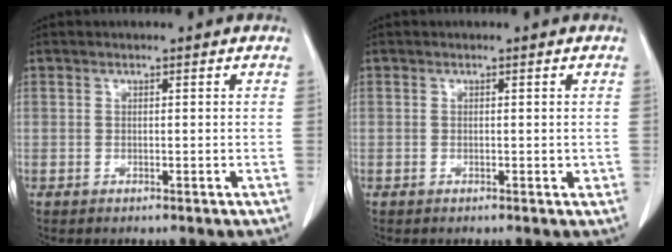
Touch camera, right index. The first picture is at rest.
{"total": 0.8, "force": [0.0, 0.4, 0.6], "torque": [-0.007, -0.001, 0.000]}